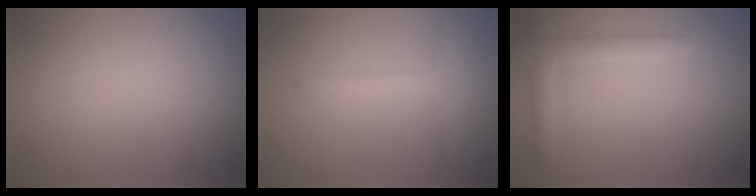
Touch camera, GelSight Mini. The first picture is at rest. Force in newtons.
{"total": 2.3, "press": 2.3, "slide": 0.2}
{"total": 2.3, "press": 2.3, "slide": 0.2}